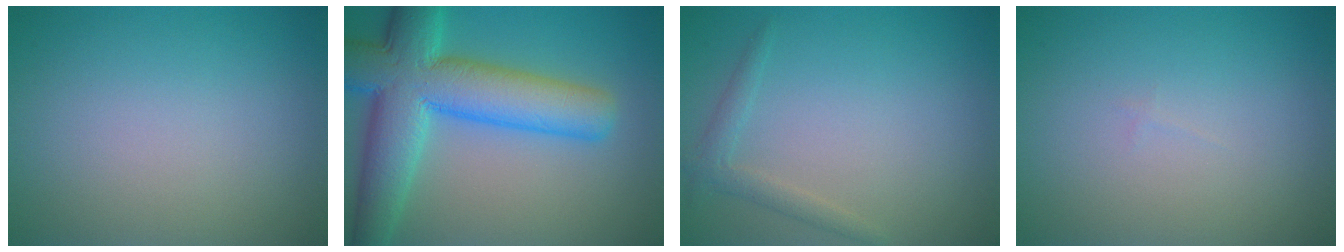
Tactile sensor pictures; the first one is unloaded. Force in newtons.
{"total": 10.9, "press": 10.9, "slide": 0.4}
{"total": 1.6, "press": 1.6, "slide": 0.1}
{"total": 0.0}